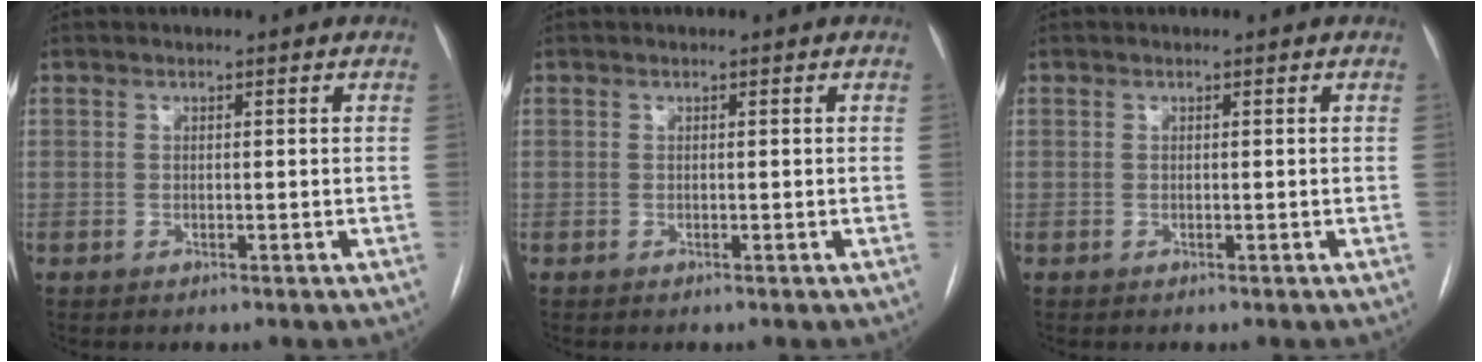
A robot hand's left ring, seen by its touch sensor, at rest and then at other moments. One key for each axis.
{"total": 0.0}
{"total": 0.0}